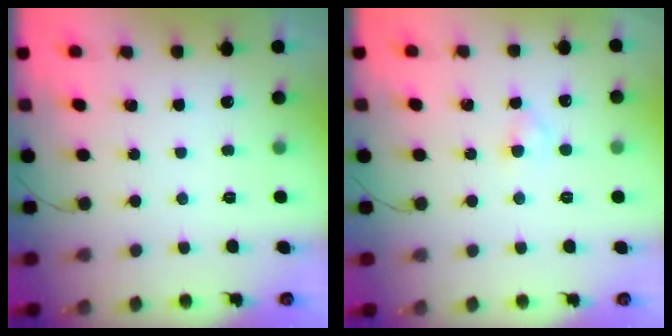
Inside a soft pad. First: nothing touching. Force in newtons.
{"total": 1.6, "press": 1.4, "slide": 0.9}